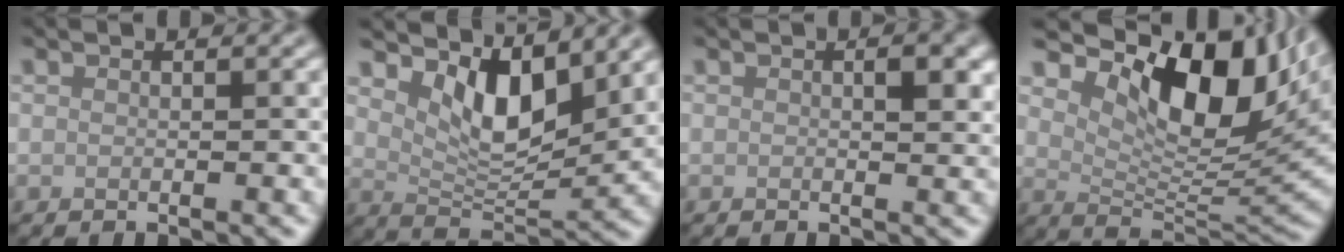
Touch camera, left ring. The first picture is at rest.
{"total": 5.9, "force": [3.3, 2.7, 4.2], "torque": [-0.076, -0.016, 0.052]}
{"total": 1.9, "force": [0.5, 0.7, 1.7], "torque": [-0.019, -0.003, 0.009]}
{"total": 11.4, "force": [5.6, 5.2, 8.5], "torque": [-0.131, -0.007, 0.103]}